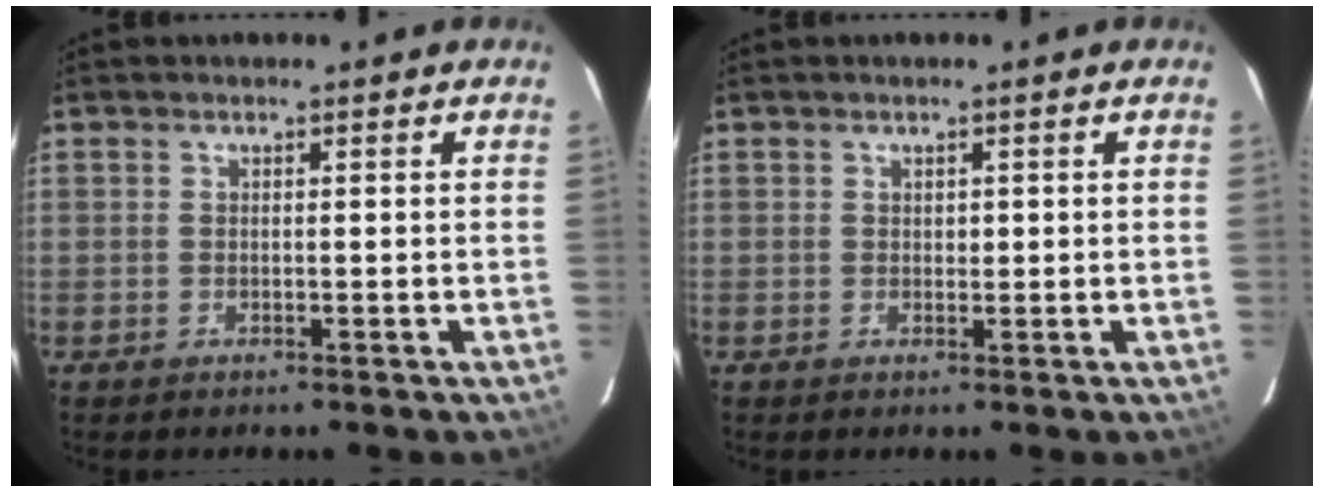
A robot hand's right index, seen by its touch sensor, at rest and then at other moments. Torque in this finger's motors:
{"motor_torque": [0.09, 0.04, 0.04, 0.02]}